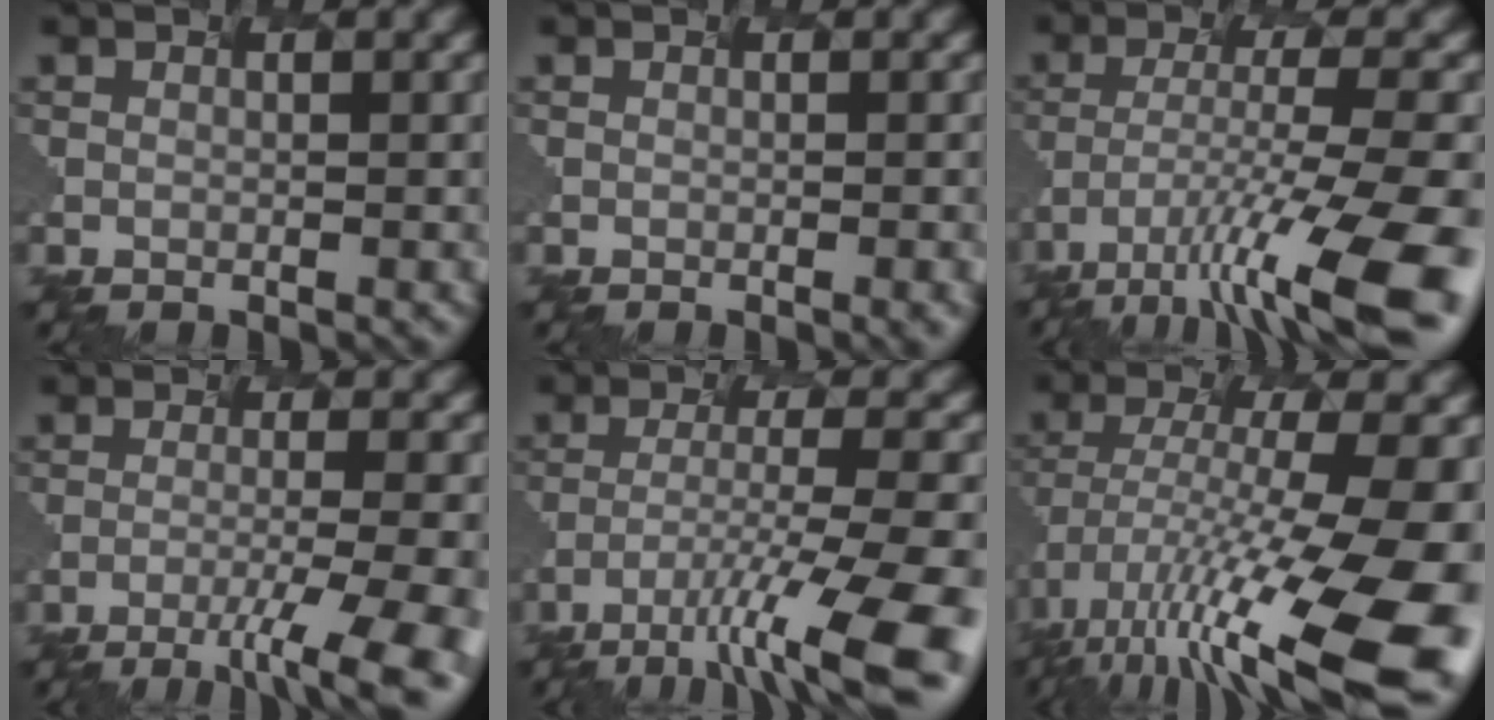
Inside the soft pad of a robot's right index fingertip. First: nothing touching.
{"total": 1.4, "force": [-0.5, 0.4, 1.2], "torque": [-0.008, 0.009, 0.002]}
{"total": 11.5, "force": [-8.3, 1.2, 7.9], "torque": [-0.164, -0.008, -0.112]}
{"total": 7.1, "force": [-4.2, 1.0, 5.6], "torque": [-0.098, -0.007, -0.036]}
{"total": 10.4, "force": [-7.2, 0.8, 7.4], "torque": [-0.143, -0.007, -0.094]}
{"total": 14.7, "force": [-7.2, 3.8, 12.3], "torque": [-0.243, -0.012, -0.094]}